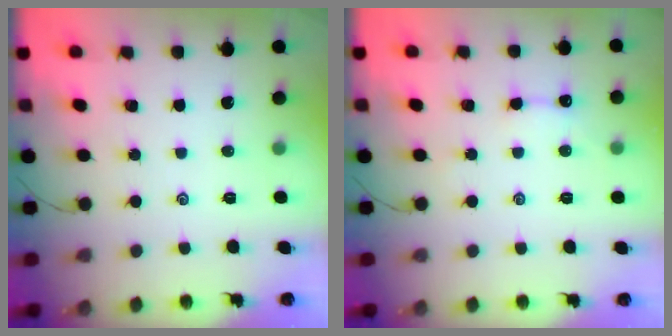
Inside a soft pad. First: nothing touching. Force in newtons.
{"total": 3.0, "press": 3.0, "slide": 0.4}